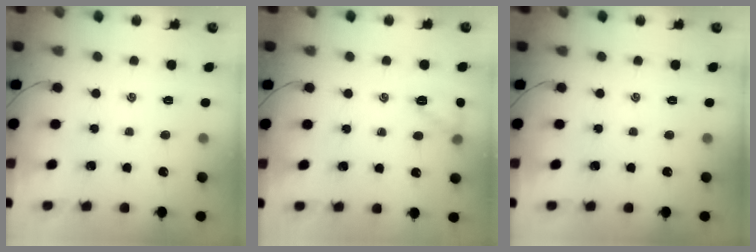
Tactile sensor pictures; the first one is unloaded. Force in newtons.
{"total": 9.2, "press": 9.0, "slide": 1.5}
{"total": 0.0}